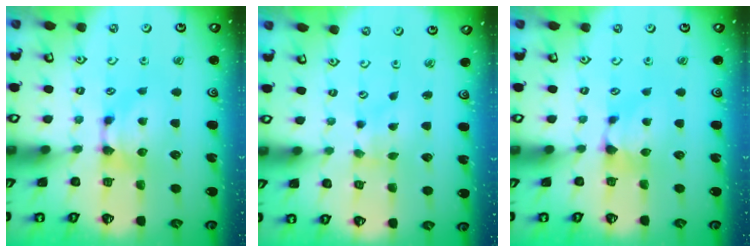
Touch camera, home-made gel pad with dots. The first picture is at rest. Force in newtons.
{"total": 2.6, "press": 2.4, "slide": 0.8}
{"total": 0.6, "press": 0.3, "slide": 0.6}